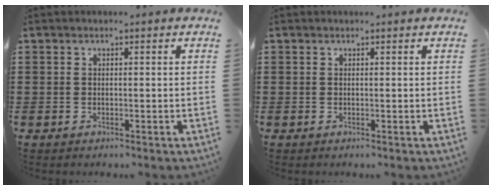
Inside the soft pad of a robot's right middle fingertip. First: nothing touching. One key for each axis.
{"total": 0.0}